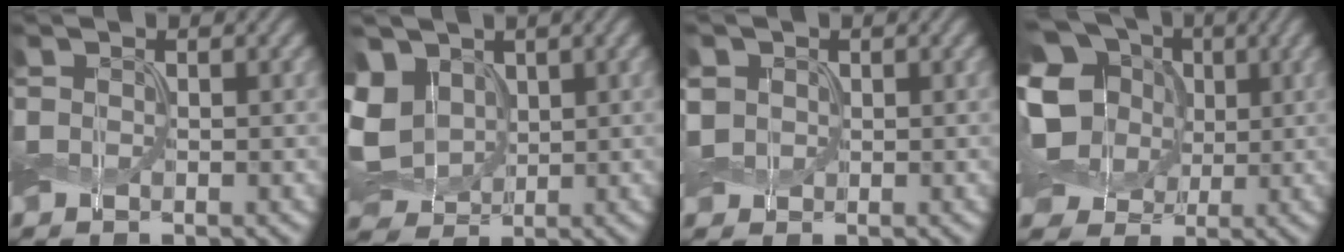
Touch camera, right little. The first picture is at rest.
{"total": 8.2, "force": [1.5, 6.3, 4.9], "torque": [-0.120, 0.011, 0.029]}
{"total": 2.0, "force": [0.4, 1.8, 0.8], "torque": [-0.025, 0.005, 0.002]}
{"total": 12.5, "force": [2.0, 10.4, 6.7], "torque": [-0.169, 0.035, 0.020]}